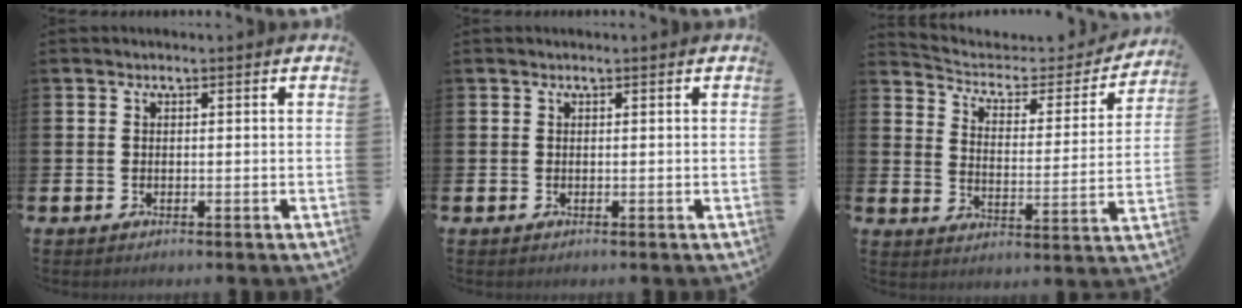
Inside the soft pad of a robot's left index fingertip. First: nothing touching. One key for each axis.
{"total": 0.0}
{"total": 4.9, "fx": 4.1, "fy": 2.4, "fz": 1.3, "tx": -0.050, "ty": -0.033, "tz": 0.060}